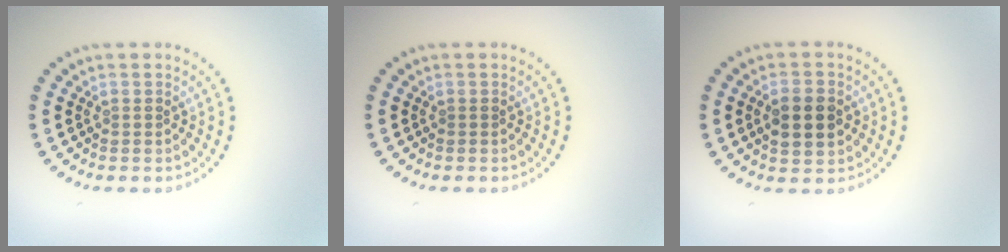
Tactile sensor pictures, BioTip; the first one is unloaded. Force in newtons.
{"total": 0.0}
{"total": 3.7, "press": 3.7, "slide": 0.2}